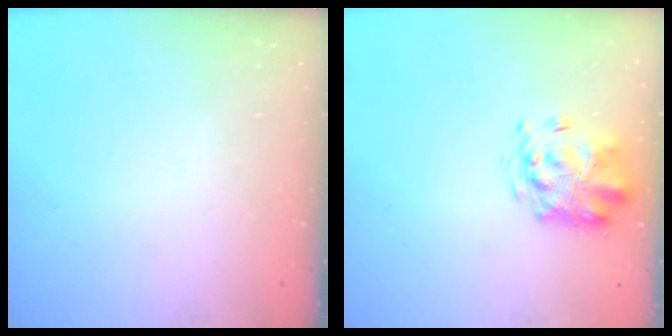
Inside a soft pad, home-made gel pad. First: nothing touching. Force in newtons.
{"total": 3.2, "press": 3.1, "slide": 0.9}